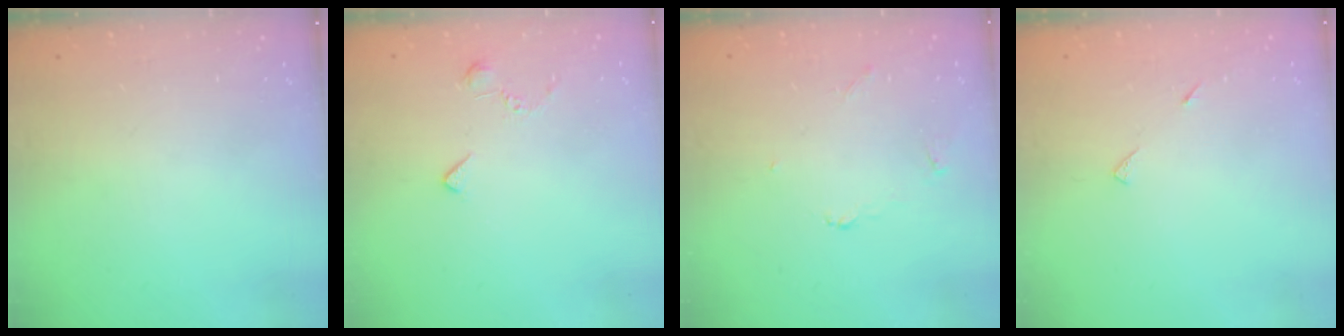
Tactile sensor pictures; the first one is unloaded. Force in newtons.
{"total": 3.0, "press": 2.9, "slide": 0.7}
{"total": 2.7, "press": 2.7, "slide": 0.3}
{"total": 4.5, "press": 4.4, "slide": 0.5}